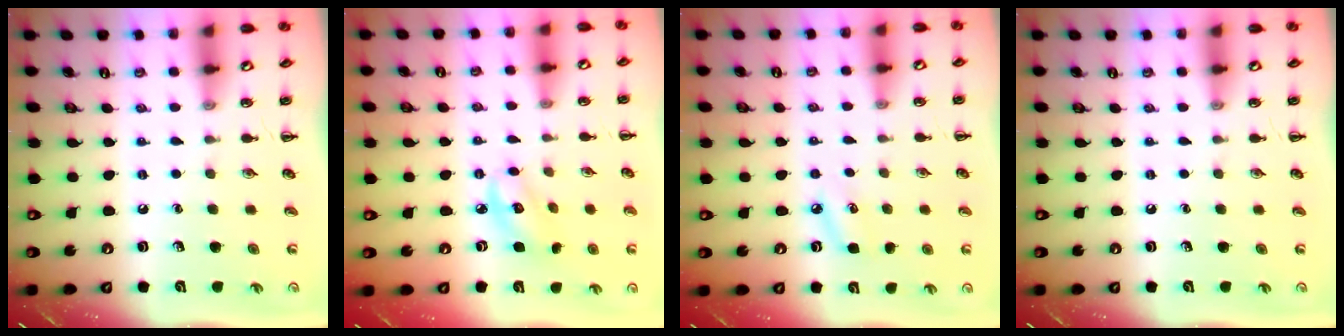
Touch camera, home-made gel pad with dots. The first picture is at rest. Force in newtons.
{"total": 6.0, "press": 6.0, "slide": 0.1}
{"total": 5.7, "press": 5.5, "slide": 1.5}
{"total": 0.0}